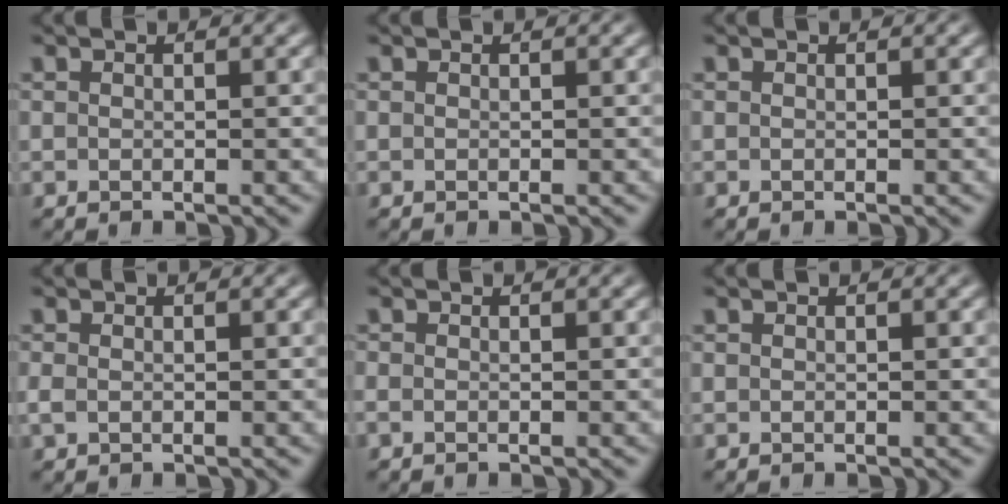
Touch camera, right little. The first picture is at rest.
{"total": 0.0}
{"total": 0.0}
{"total": 0.8, "force": [-0.5, 0.4, 0.5], "torque": [-0.021, -0.012, 0.000]}
{"total": 0.8, "force": [-0.6, 0.5, 0.3], "torque": [-0.012, -0.006, -0.009]}
{"total": 0.0}